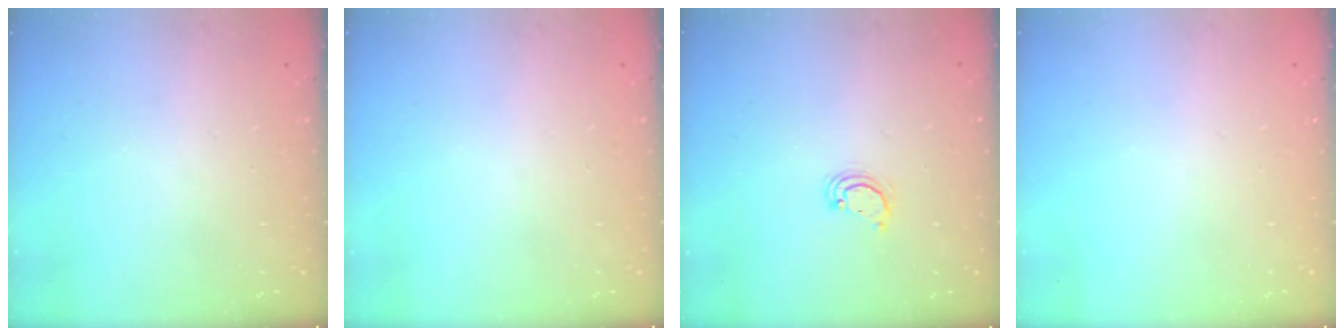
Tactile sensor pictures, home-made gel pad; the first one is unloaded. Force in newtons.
{"total": 0.0}
{"total": 2.2, "press": 2.2, "slide": 0.3}
{"total": 0.0}